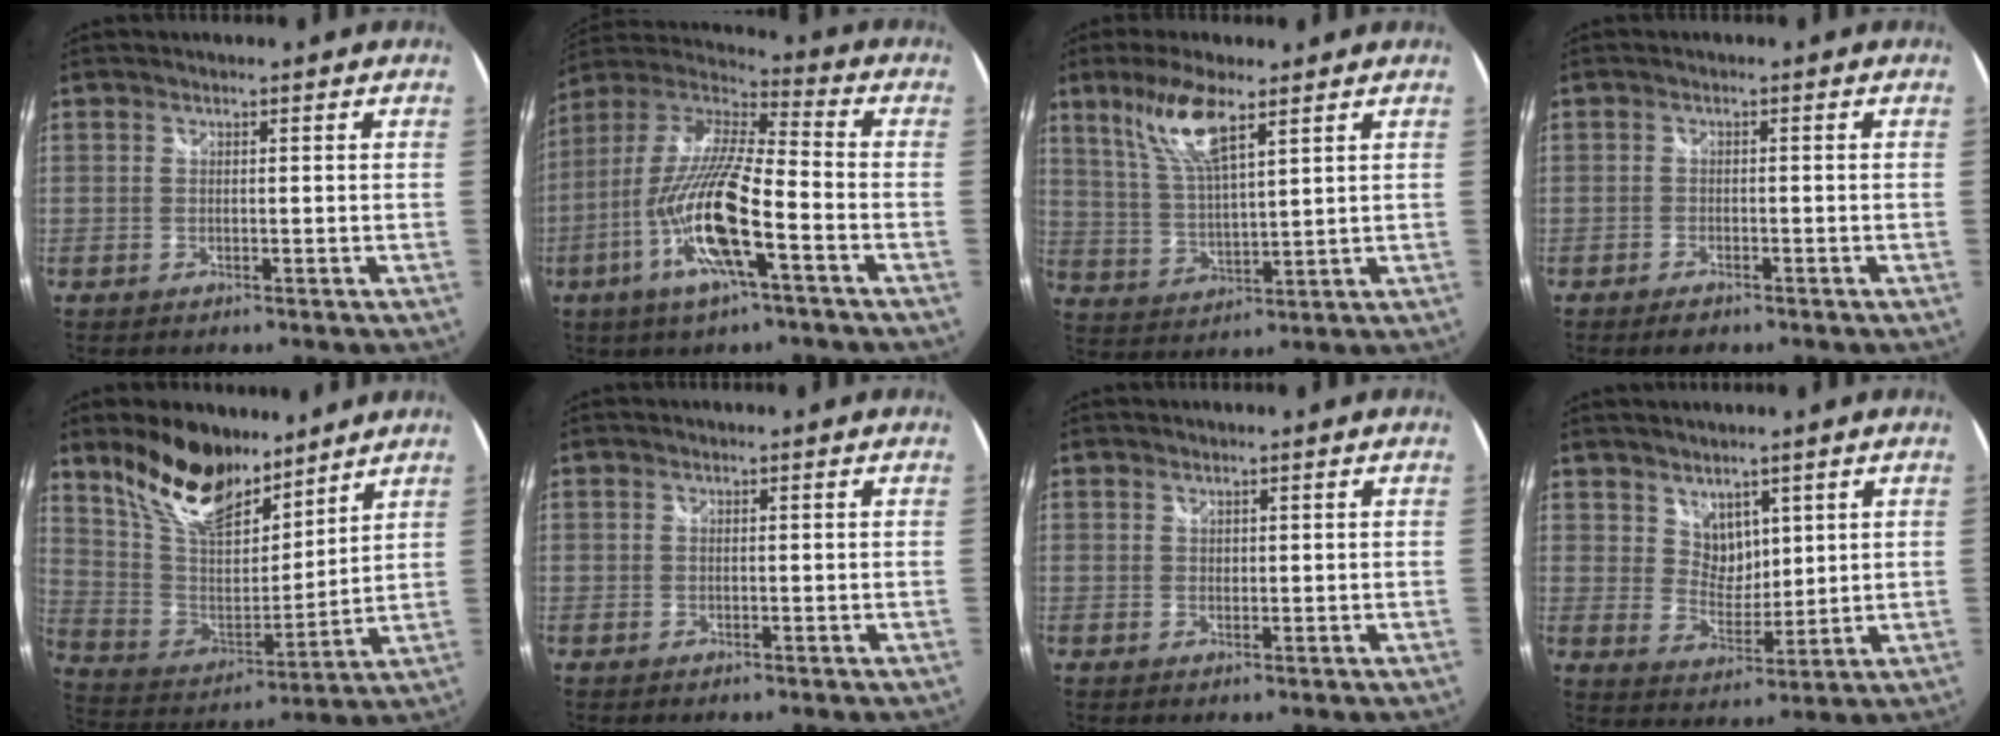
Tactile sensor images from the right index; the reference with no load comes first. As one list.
[{"total": 18.1, "force": [-7.4, 3.2, 16.2], "torque": [-0.316, -0.025, -0.146]}, {"total": 10.0, "force": [6.1, 2.1, 7.6], "torque": [-0.154, 0.002, 0.127]}, {"total": 2.6, "force": [-2.0, 1.1, 1.2], "torque": [-0.032, -0.005, -0.035]}, {"total": 17.4, "force": [12.7, 7.6, 9.2], "torque": [-0.193, 0.009, 0.244]}, {"total": 0.0}, {"total": 0.6, "force": [0.5, 0.4, 0.0], "torque": [0.002, 0.001, 0.009]}, {"total": 5.3, "force": [3.5, 3.5, 1.8], "torque": [-0.018, 0.000, 0.068]}]